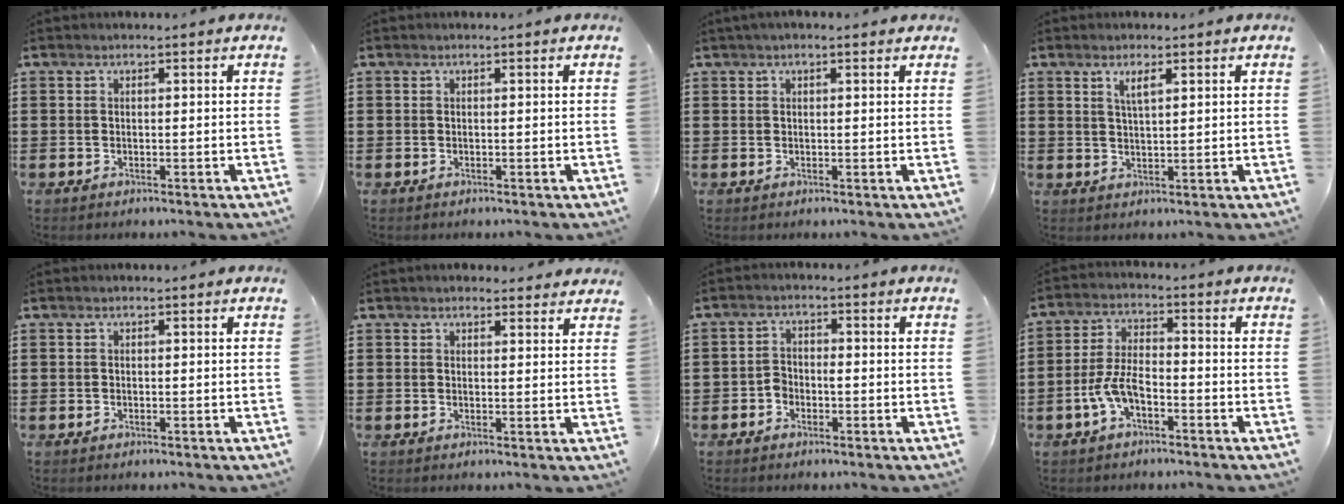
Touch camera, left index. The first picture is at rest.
{"total": 0.0}
{"total": 0.9, "force": [0.3, 0.3, 0.7], "torque": [-0.014, 0.004, 0.005]}
{"total": 2.8, "force": [1.5, 0.7, 2.2], "torque": [-0.048, 0.004, 0.025]}
{"total": 0.0}
{"total": 1.8, "force": [1.8, 0.5, 0.1], "torque": [-0.006, 0.003, 0.034]}
{"total": 1.9, "force": [-1.1, 1.3, 0.9], "torque": [-0.022, 0.006, -0.025]}
{"total": 6.2, "force": [-3.0, 2.6, 4.8], "torque": [-0.116, 0.001, -0.063]}